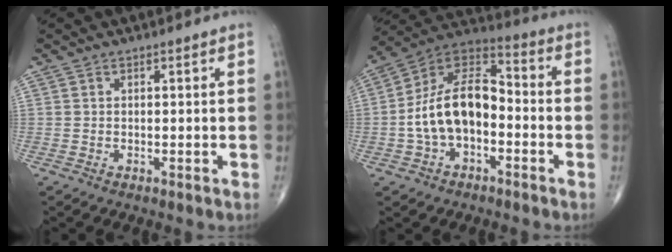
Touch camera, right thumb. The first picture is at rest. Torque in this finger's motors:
{"motor_torque": [1.87, 1.76, 1.49, -0.47, 0.20]}